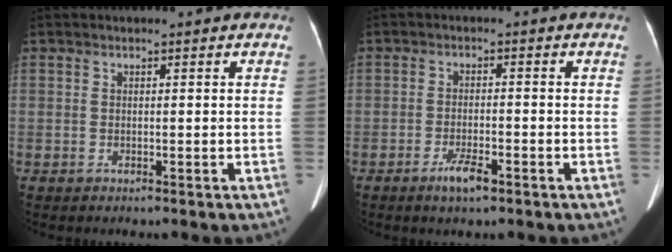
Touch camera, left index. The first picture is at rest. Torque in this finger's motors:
{"motor_torque": [0.48, 0.44, 0.03, 0.03]}